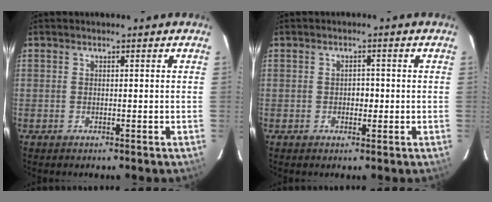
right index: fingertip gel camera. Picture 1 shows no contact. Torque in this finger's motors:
{"motor_torque": [0.09, 0.04, 0.06, 0.02]}